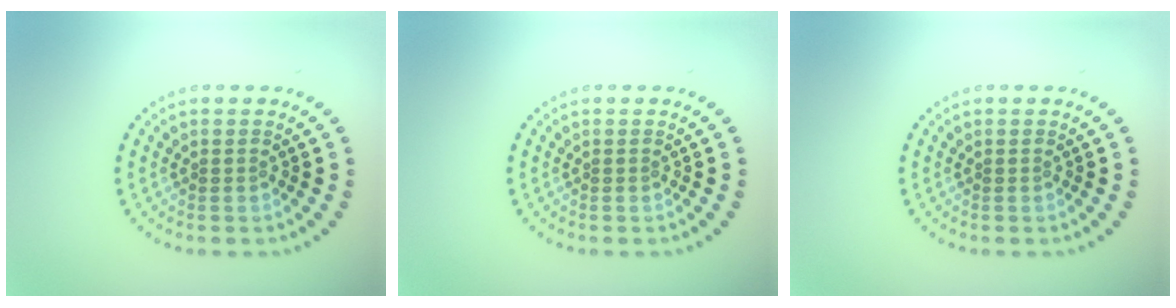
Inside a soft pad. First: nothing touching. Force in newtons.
{"total": 0.0}
{"total": 0.0}